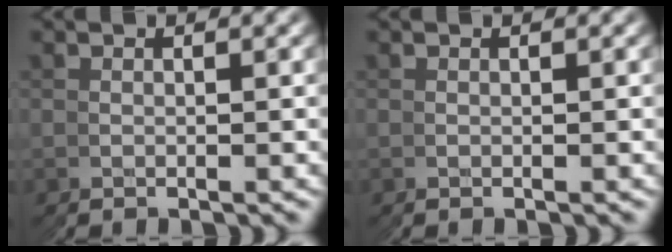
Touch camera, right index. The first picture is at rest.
{"total": 0.0}